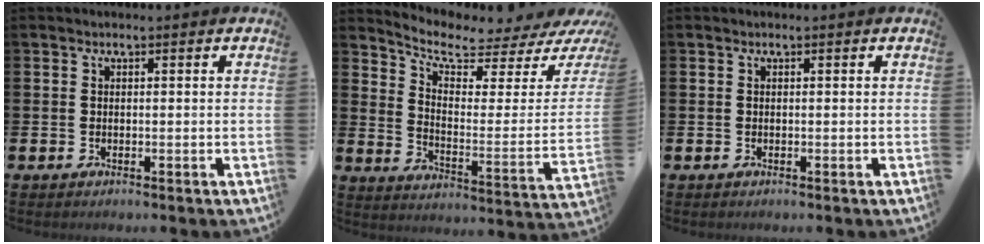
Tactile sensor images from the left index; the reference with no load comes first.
{"total": 5.6, "force": [5.1, 1.3, 2.0], "torque": [-0.064, -0.052, 0.078]}
{"total": 0.0}